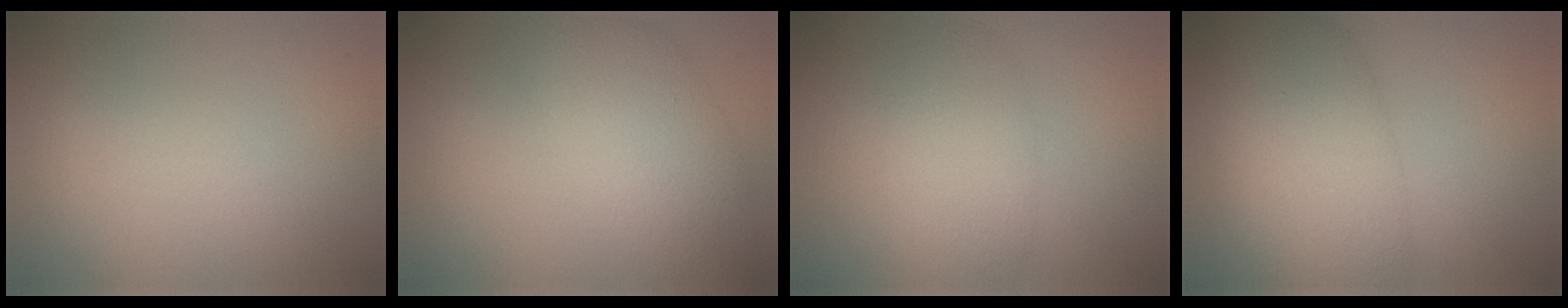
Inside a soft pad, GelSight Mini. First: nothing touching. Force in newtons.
{"total": 5.2, "press": 5.2, "slide": 0.2}
{"total": 4.0, "press": 4.0, "slide": 0.1}
{"total": 8.0, "press": 7.9, "slide": 0.5}